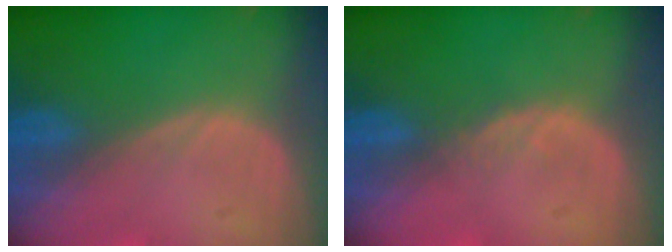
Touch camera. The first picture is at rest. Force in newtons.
{"total": 1.1, "press": 1.1, "slide": 0.2}